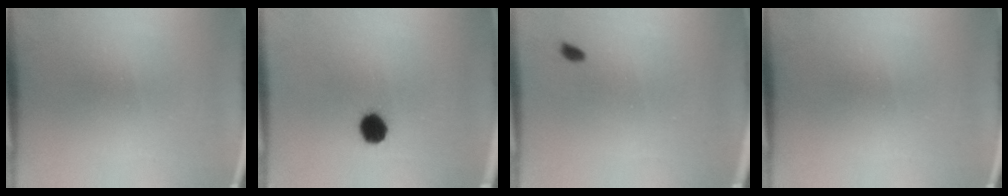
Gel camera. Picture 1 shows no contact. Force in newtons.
{"total": 6.9}
{"total": 0.9}
{"total": 0.0}